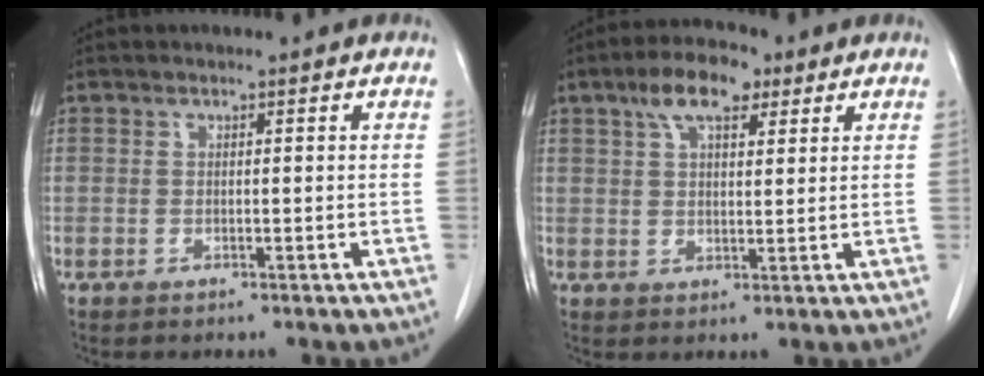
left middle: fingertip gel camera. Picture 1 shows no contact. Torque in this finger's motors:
{"motor_torque": [1.14, -0.83, 0.09, 0.07]}